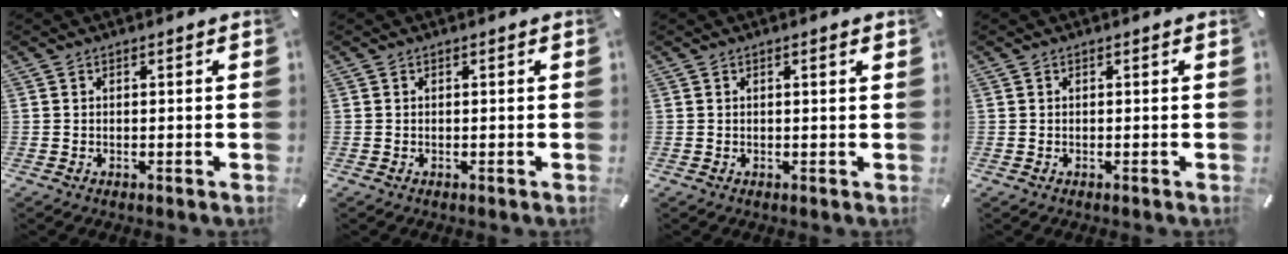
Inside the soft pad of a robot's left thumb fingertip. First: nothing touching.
{"total": 0.0}
{"total": 1.2, "force": [0.3, 0.0, 1.2], "torque": [-0.022, -0.001, 0.005]}
{"total": 0.0}